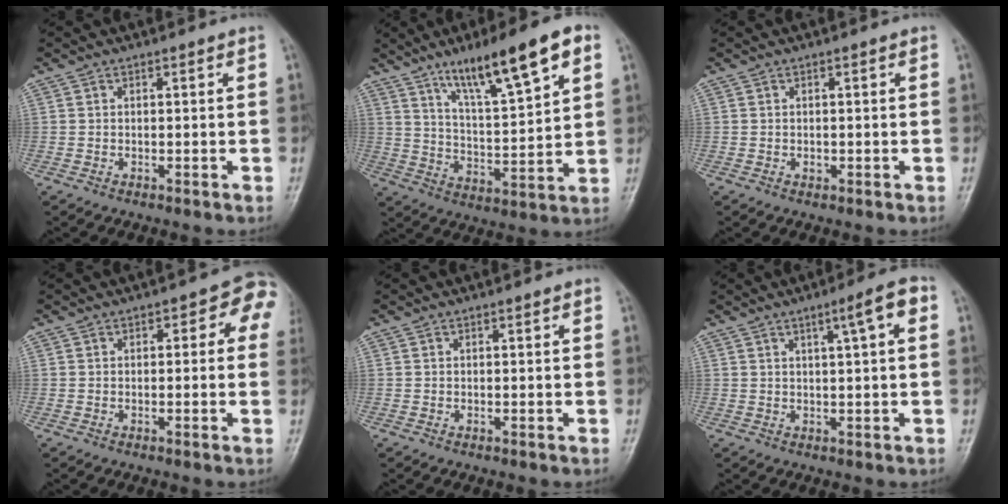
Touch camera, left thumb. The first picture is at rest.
{"total": 16.7, "force": [9.4, 3.5, 13.4], "torque": [-0.204, -0.033, 0.162]}
{"total": 0.9, "force": [-0.1, 0.7, 0.5], "torque": [-0.001, 0.002, -0.003]}
{"total": 6.1, "force": [1.1, 3.4, 4.9], "torque": [-0.017, 0.013, -0.001]}
{"total": 0.0}
{"total": 5.5, "force": [2.0, 0.5, 5.1], "torque": [-0.077, 0.008, 0.029]}